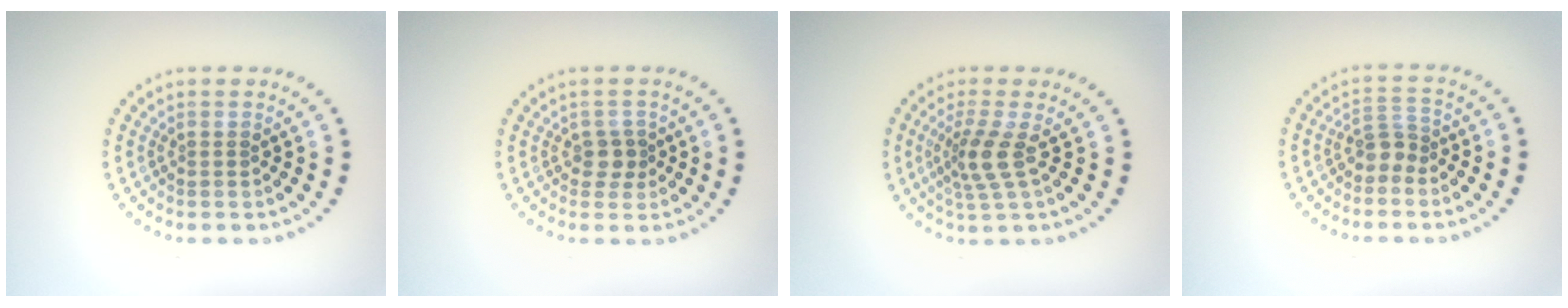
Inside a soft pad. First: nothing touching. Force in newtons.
{"total": 1.7, "press": 1.5, "slide": 0.9}
{"total": 2.9, "press": 2.0, "slide": 2.1}
{"total": 2.1, "press": 1.6, "slide": 1.4}